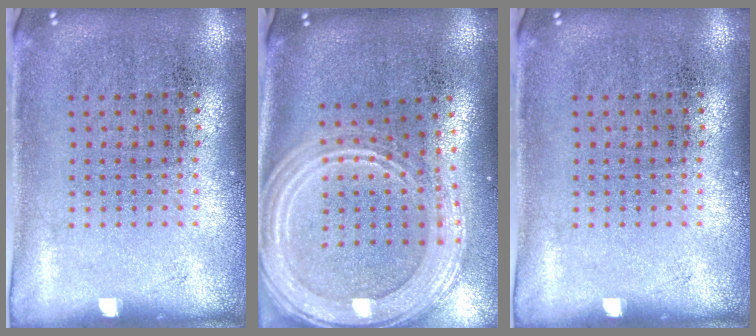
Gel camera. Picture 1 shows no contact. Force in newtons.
{"total": 3.1, "press": 2.5, "slide": 1.7}
{"total": 0.0}